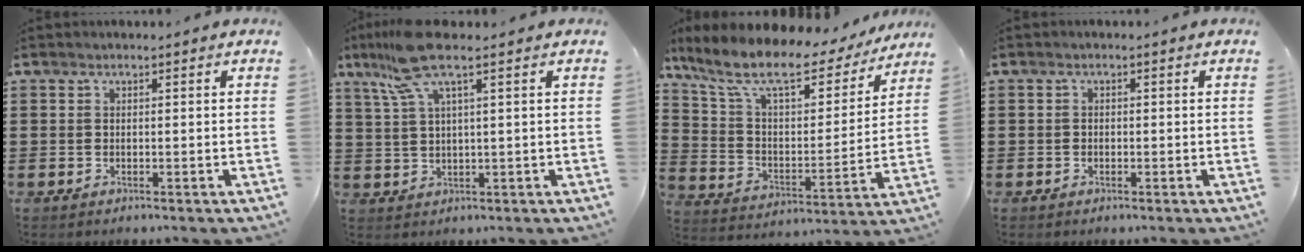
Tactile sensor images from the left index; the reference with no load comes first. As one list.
[{"total": 7.8, "force": [4.2, 1.1, 6.5], "torque": [-0.156, -0.003, 0.069]}, {"total": 11.3, "force": [8.9, 2.9, 6.3], "torque": [-0.160, -0.048, 0.153]}, {"total": 0.6, "force": [-0.3, 0.5, 0.3], "torque": [-0.007, 0.000, -0.007]}]